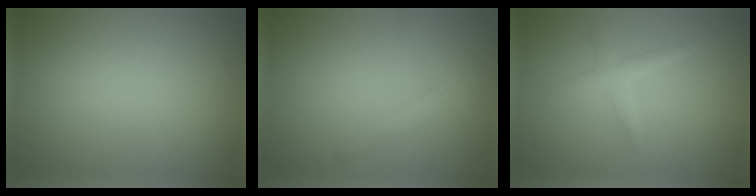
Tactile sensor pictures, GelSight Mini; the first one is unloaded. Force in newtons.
{"total": 1.8, "press": 1.8, "slide": 0.0}
{"total": 1.6, "press": 1.6, "slide": 0.0}